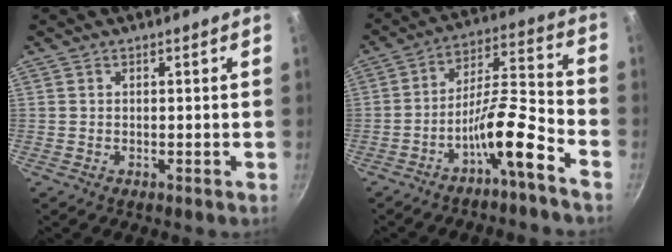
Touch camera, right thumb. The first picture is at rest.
{"total": 11.1, "force": [-6.5, 1.7, 8.8], "torque": [-0.154, 0.062, -0.114]}